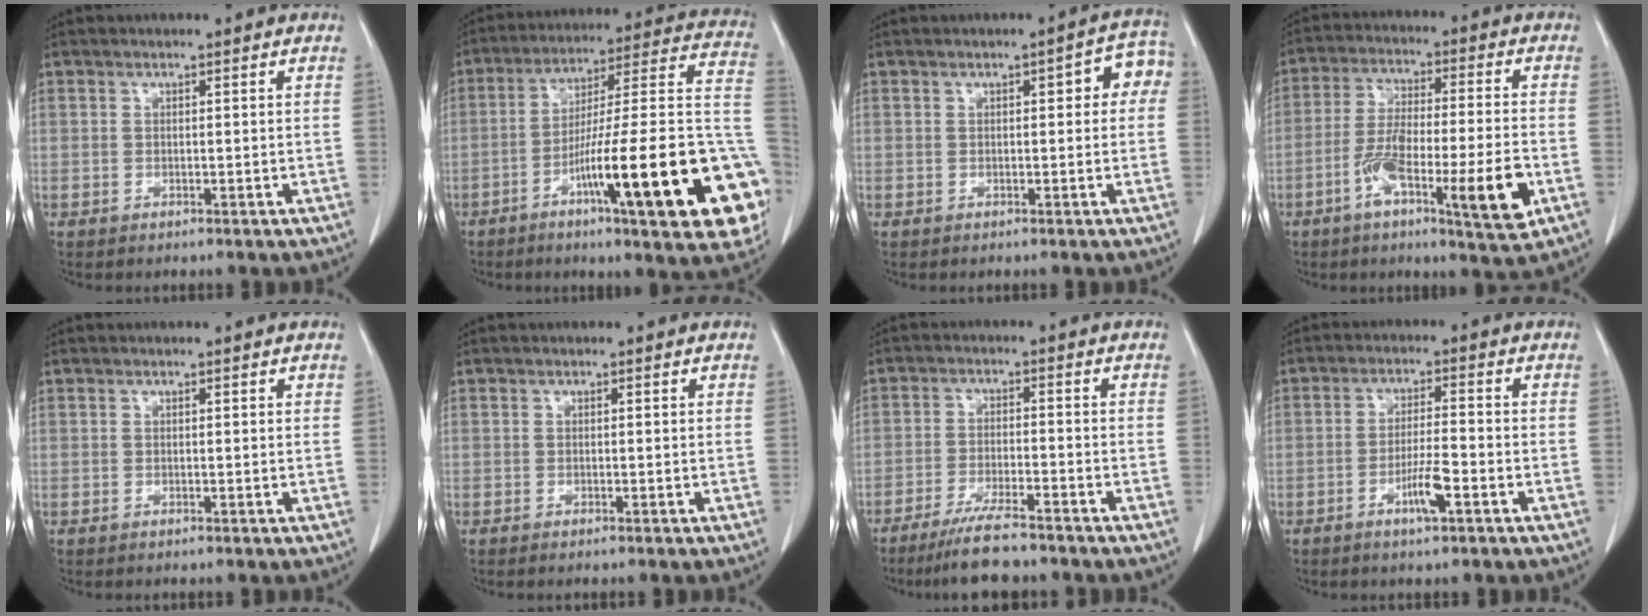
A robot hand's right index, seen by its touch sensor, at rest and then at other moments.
{"total": 27.9, "force": [-9.5, 2.5, 26.1], "torque": [-0.277, 0.002, -0.145]}
{"total": 4.9, "force": [1.0, 1.8, 4.5], "torque": [-0.041, 0.025, 0.005]}
{"total": 13.9, "force": [-5.4, 1.6, 12.7], "torque": [-0.221, -0.005, -0.089]}
{"total": 0.0}
{"total": 0.0}
{"total": 8.1, "force": [-6.8, 0.6, 4.3], "torque": [-0.075, -0.021, -0.114]}
{"total": 5.2, "force": [-2.4, 0.4, 4.6], "torque": [-0.086, -0.004, -0.045]}